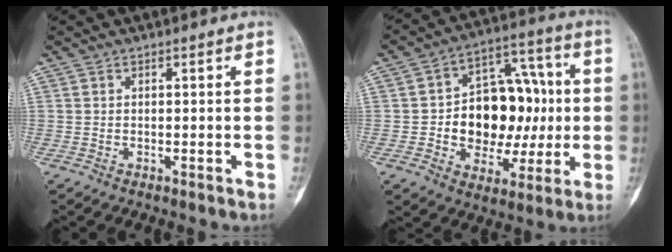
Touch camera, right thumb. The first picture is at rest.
{"total": 18.6, "force": [-0.5, 12.9, 13.3], "torque": [-0.146, 0.037, 0.001]}